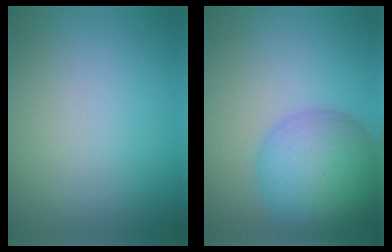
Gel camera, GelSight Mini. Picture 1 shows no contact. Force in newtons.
{"total": 8.0, "press": 8.0, "slide": 0.3}